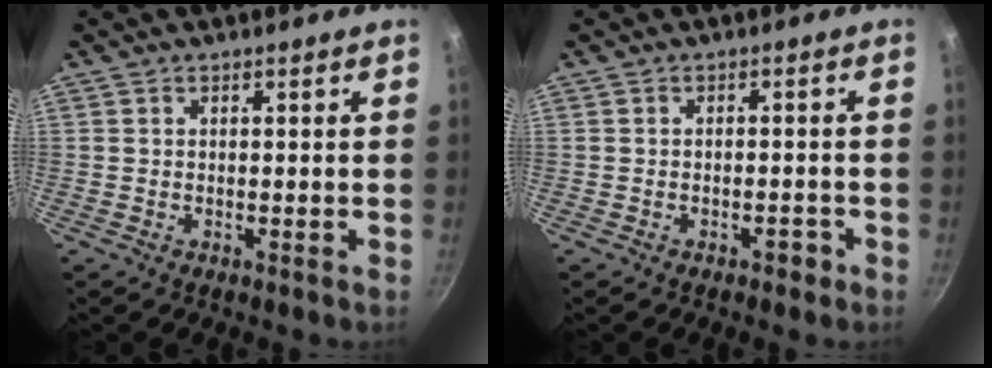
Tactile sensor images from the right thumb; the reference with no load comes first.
{"total": 1.9, "force": [-1.2, 1.0, 1.1], "torque": [-0.006, 0.019, -0.011]}